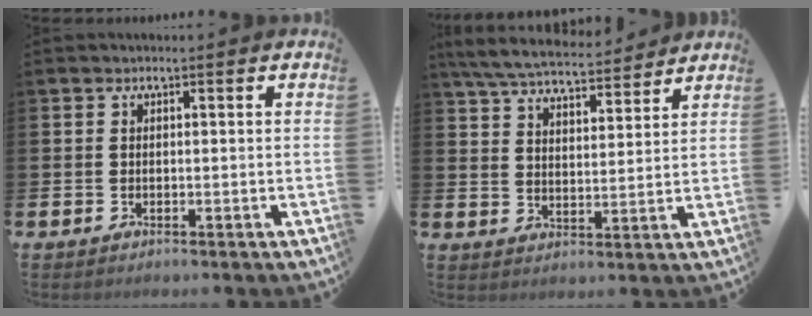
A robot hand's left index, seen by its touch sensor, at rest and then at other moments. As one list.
[{"total": 6.6, "force": [6.3, 1.1, 1.7], "torque": [-0.061, -0.033, 0.112]}]